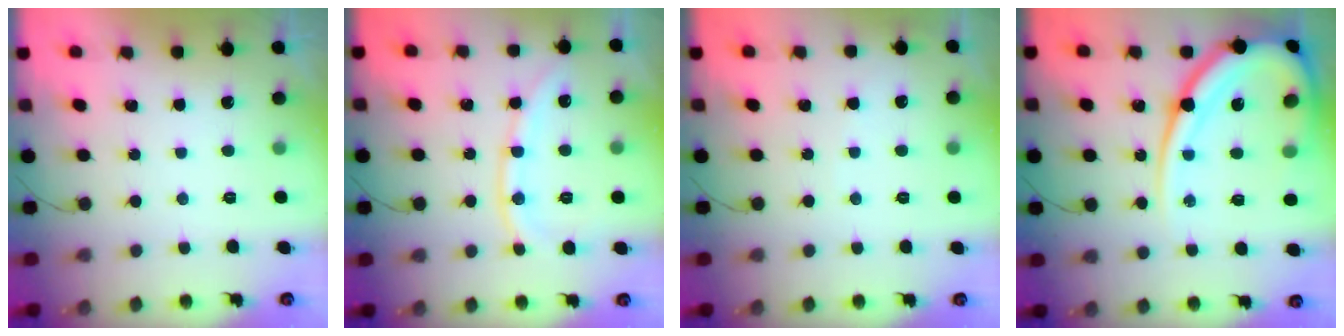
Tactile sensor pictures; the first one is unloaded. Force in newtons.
{"total": 10.2, "press": 10.1, "slide": 1.5}
{"total": 2.7, "press": 2.7, "slide": 0.3}
{"total": 20.2, "press": 20.1, "slide": 2.3}